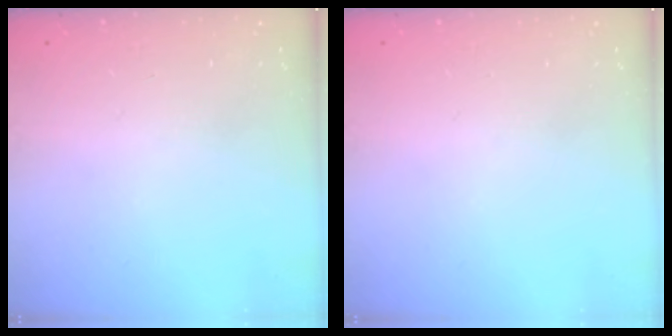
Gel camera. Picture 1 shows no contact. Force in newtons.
{"total": 0.0}